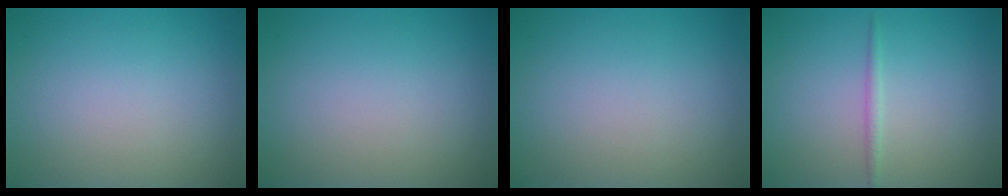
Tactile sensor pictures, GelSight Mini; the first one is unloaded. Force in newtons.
{"total": 0.0}
{"total": 0.0}
{"total": 0.9, "press": 0.9, "slide": 0.0}